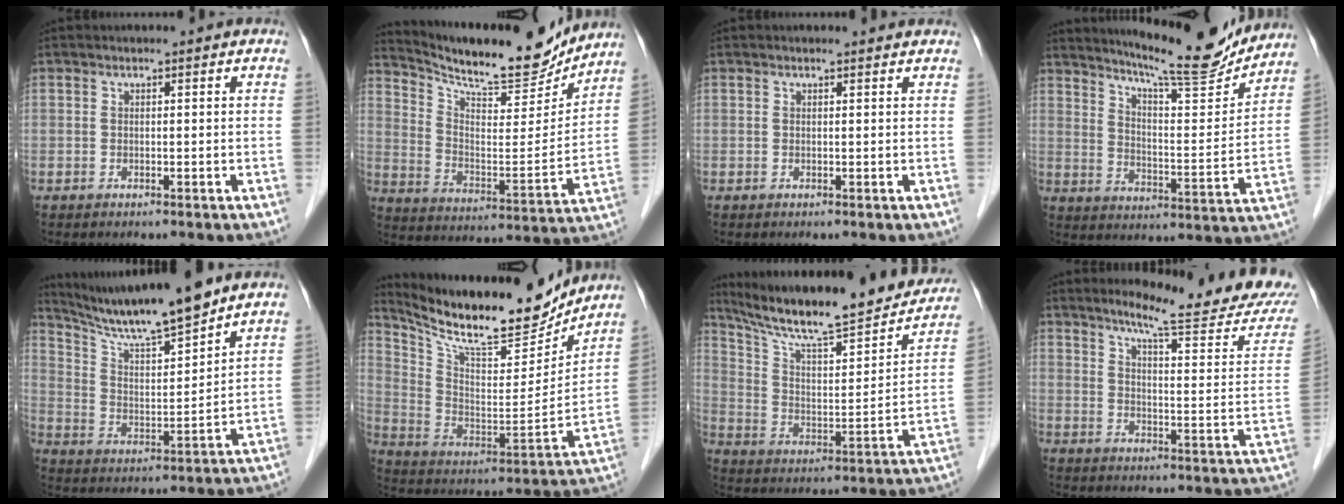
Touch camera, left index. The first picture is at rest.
{"total": 18.5, "force": [17.3, 2.5, 6.3], "torque": [-0.119, -0.027, 0.265]}
{"total": 1.4, "force": [1.4, 0.2, 0.2], "torque": [-0.014, 0.004, 0.014]}
{"total": 16.6, "force": [15.4, 1.0, 6.2], "torque": [-0.104, -0.033, 0.220]}
{"total": 13.6, "force": [12.1, -0.3, 6.1], "torque": [-0.118, 0.002, 0.220]}
{"total": 20.1, "force": [17.9, 3.6, 8.4], "torque": [-0.161, -0.019, 0.290]}
{"total": 26.2, "force": [22.4, 3.4, 13.1], "torque": [-0.212, -0.021, 0.326]}
{"total": 19.0, "force": [17.0, 0.4, 8.4], "torque": [-0.115, -0.074, 0.212]}